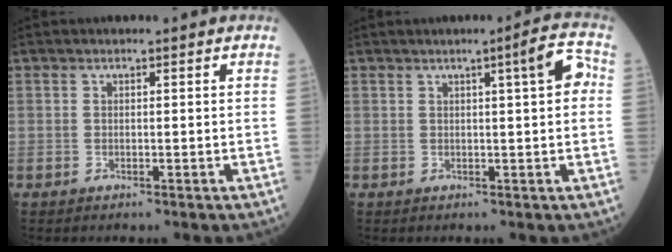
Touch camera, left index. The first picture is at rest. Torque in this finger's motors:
{"motor_torque": [0.44, -0.28, 0.26, 0.05]}